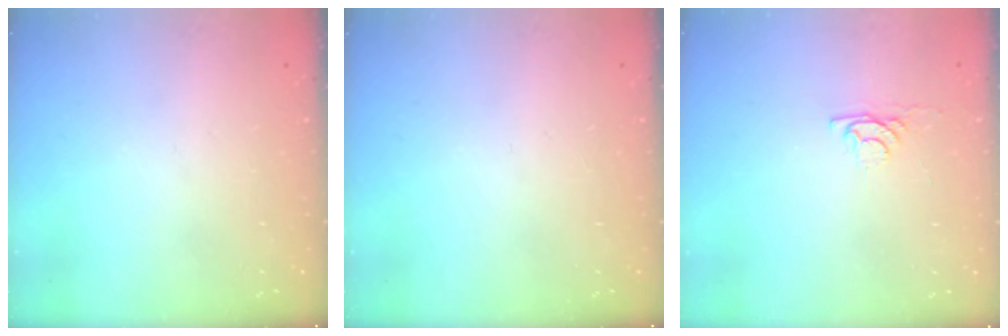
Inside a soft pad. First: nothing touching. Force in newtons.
{"total": 0.0}
{"total": 2.9, "press": 2.9, "slide": 0.4}